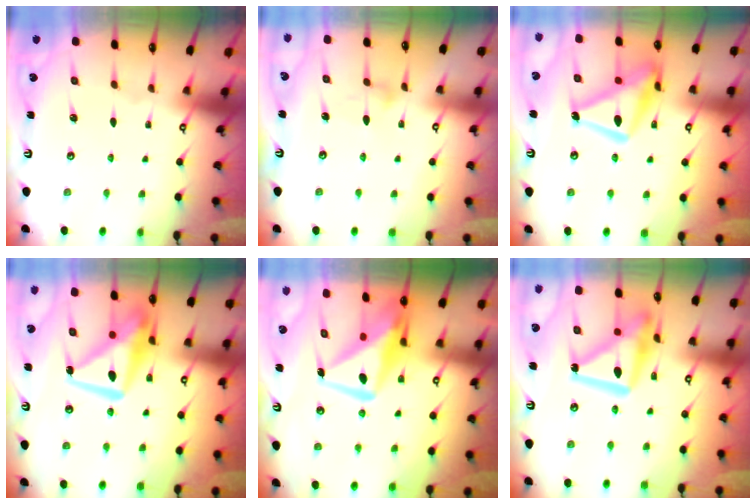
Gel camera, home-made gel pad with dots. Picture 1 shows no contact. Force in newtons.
{"total": 5.5, "press": 5.5, "slide": 0.4}
{"total": 15.7, "press": 15.7, "slide": 1.3}
{"total": 12.8, "press": 12.7, "slide": 1.7}
{"total": 12.2, "press": 12.2, "slide": 1.1}
{"total": 17.1, "press": 17.1, "slide": 1.5}